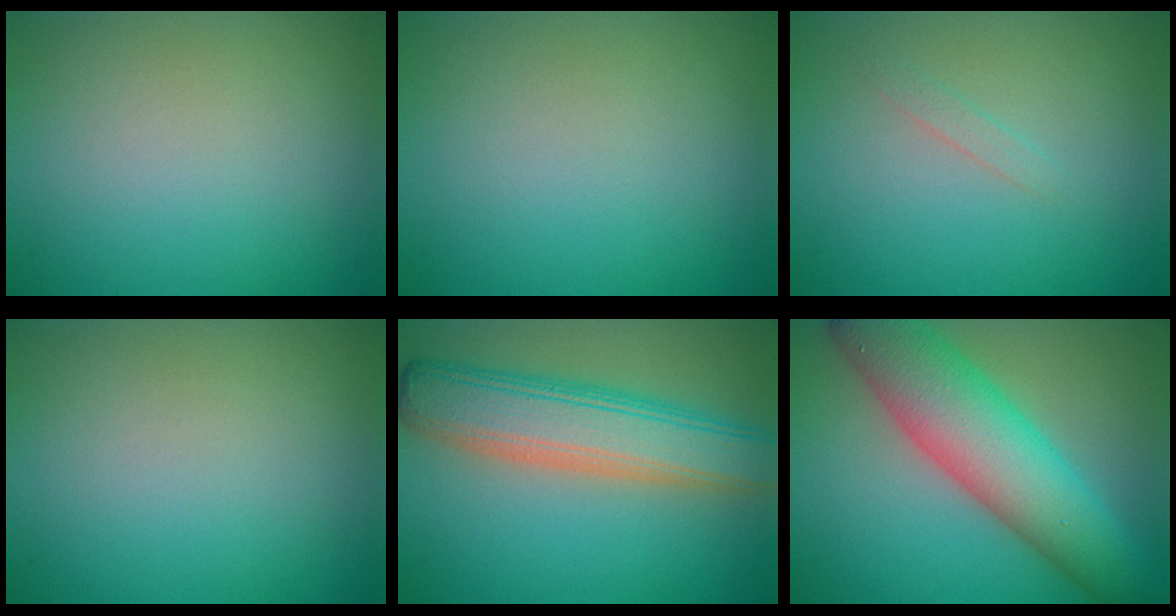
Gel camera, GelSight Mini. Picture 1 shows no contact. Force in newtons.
{"total": 0.0}
{"total": 0.8, "press": 0.8, "slide": 0.0}
{"total": 0.0}
{"total": 7.7, "press": 7.7, "slide": 0.4}
{"total": 9.8, "press": 9.8, "slide": 0.1}